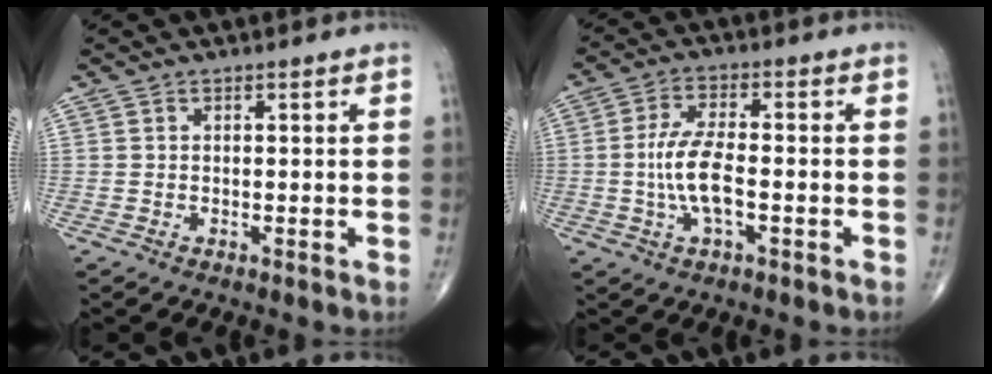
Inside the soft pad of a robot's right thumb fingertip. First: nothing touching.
{"total": 8.1, "force": [-1.4, 3.2, 7.4], "torque": [-0.155, 0.012, -0.029]}